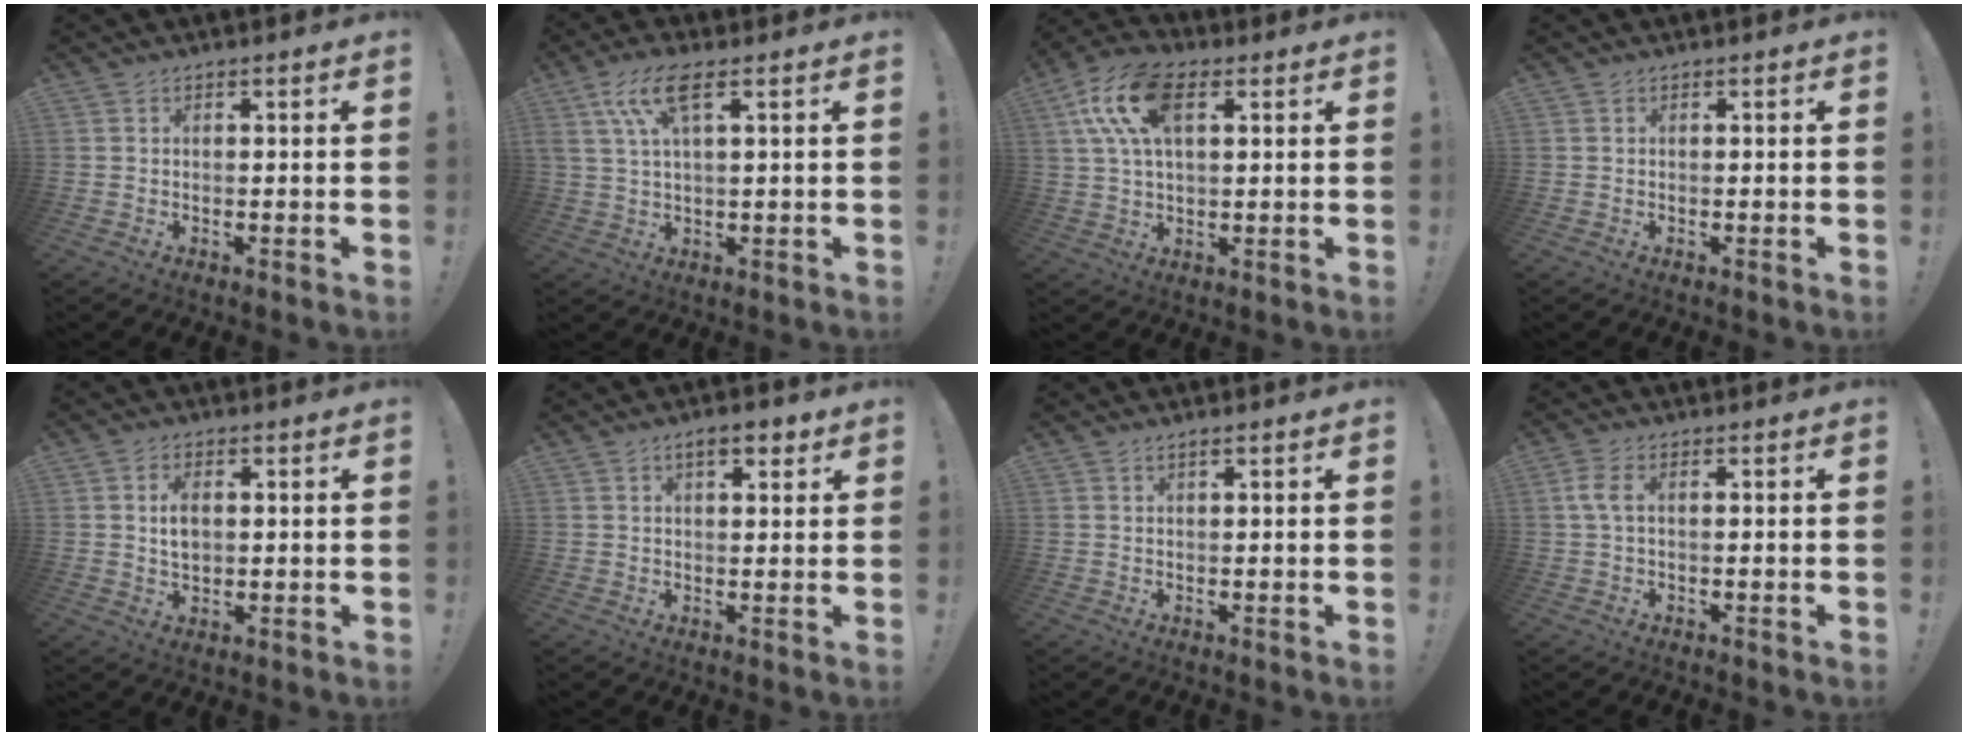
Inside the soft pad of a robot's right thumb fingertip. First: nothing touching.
{"total": 9.2, "force": [4.1, 2.4, 7.8], "torque": [-0.156, 0.000, 0.080]}
{"total": 14.9, "force": [5.2, 8.0, 11.5], "torque": [-0.216, -0.003, 0.096]}
{"total": 0.0}
{"total": 5.3, "force": [0.9, 3.4, 3.9], "torque": [-0.051, -0.001, 0.012]}
{"total": 5.1, "force": [2.8, 2.0, 3.8], "torque": [-0.047, -0.011, 0.044]}
{"total": 1.1, "force": [0.8, 0.0, 0.7], "torque": [-0.016, 0.000, 0.014]}
{"total": 3.6, "force": [0.6, 1.5, 3.3], "torque": [-0.069, 0.004, 0.010]}